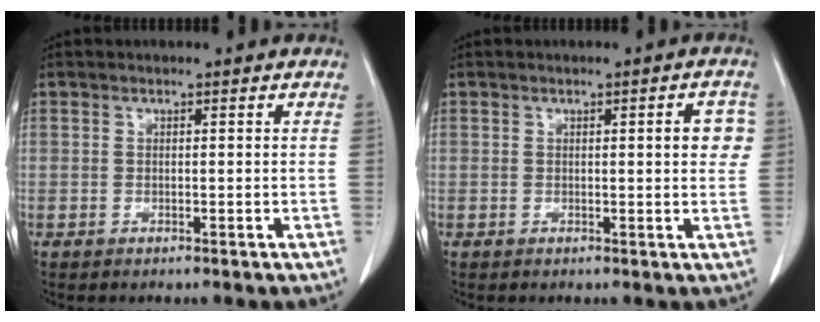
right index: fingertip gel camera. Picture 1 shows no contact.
{"total": 3.4, "force": [0.7, 0.8, 3.2], "torque": [-0.034, 0.004, 0.005]}